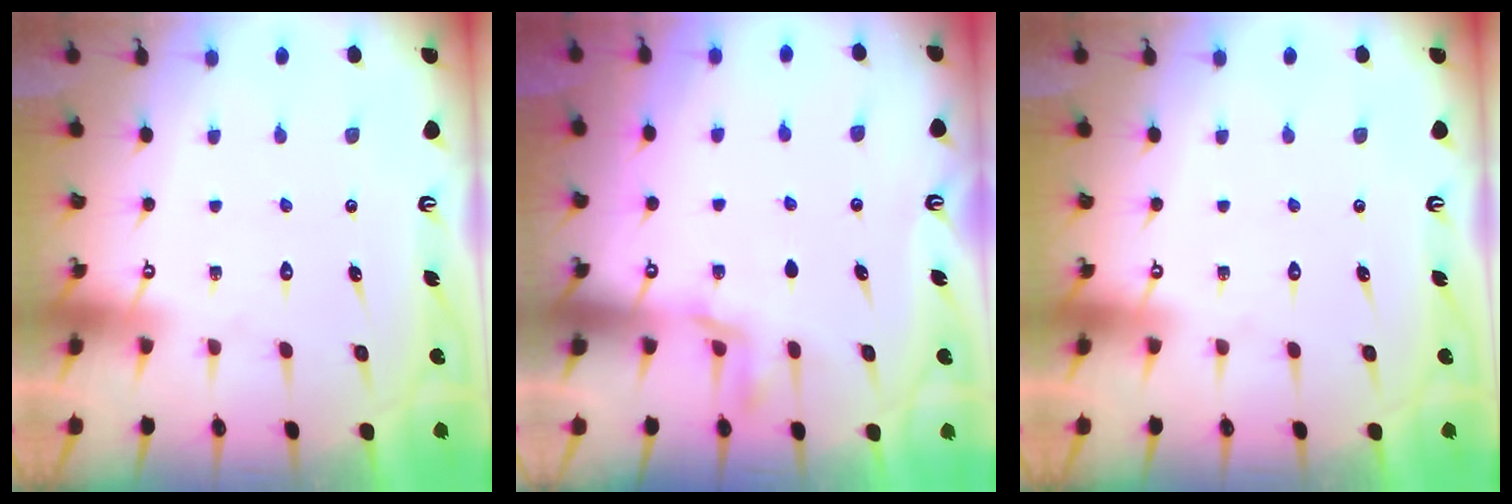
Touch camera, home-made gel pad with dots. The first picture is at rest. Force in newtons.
{"total": 2.9, "press": 2.8, "slide": 1.0}
{"total": 0.0}